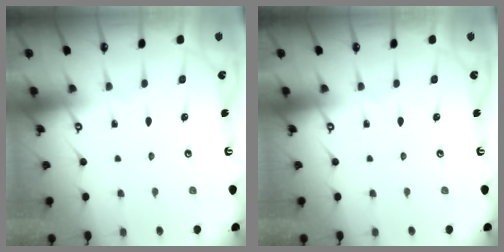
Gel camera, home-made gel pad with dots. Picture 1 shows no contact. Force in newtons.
{"total": 0.0}